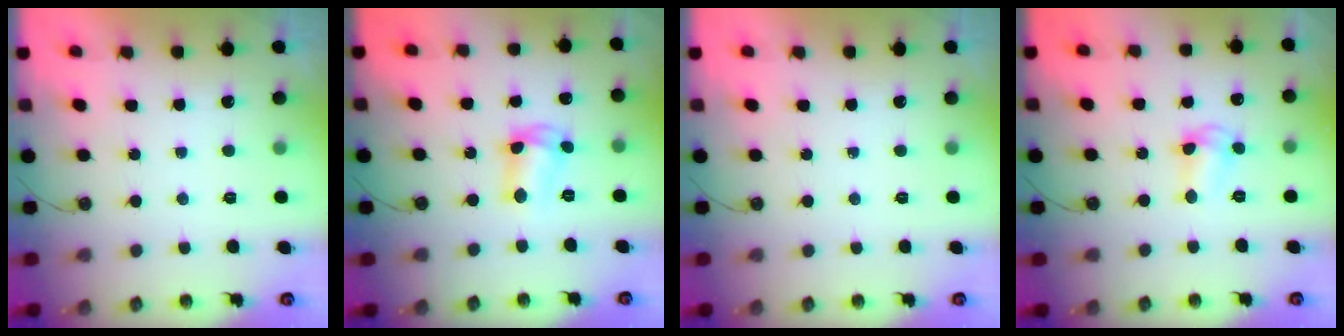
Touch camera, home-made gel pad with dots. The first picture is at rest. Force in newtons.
{"total": 6.4, "press": 6.4, "slide": 0.3}
{"total": 0.0}
{"total": 5.5, "press": 5.5, "slide": 0.3}